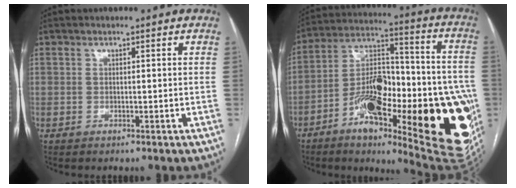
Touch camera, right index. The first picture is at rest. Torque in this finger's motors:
{"motor_torque": [2.14, 0.00, 1.05, 0.21]}